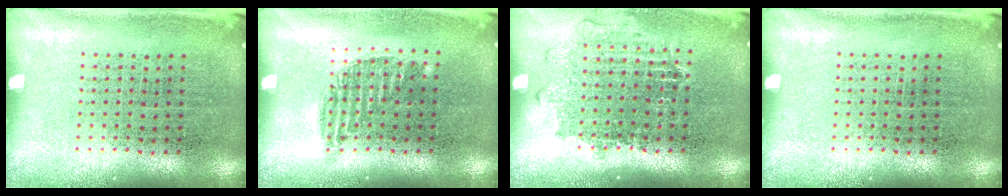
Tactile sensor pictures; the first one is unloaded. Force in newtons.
{"total": 0.9, "press": 0.8, "slide": 0.4}
{"total": 1.1, "press": 1.1, "slide": 0.4}
{"total": 0.0}